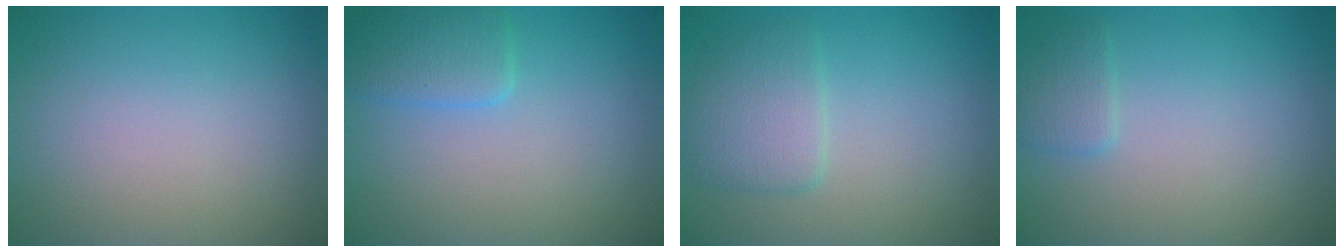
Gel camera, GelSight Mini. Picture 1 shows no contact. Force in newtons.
{"total": 2.6, "press": 2.5, "slide": 0.3}
{"total": 2.8, "press": 2.8, "slide": 0.3}
{"total": 1.4, "press": 1.4, "slide": 0.1}